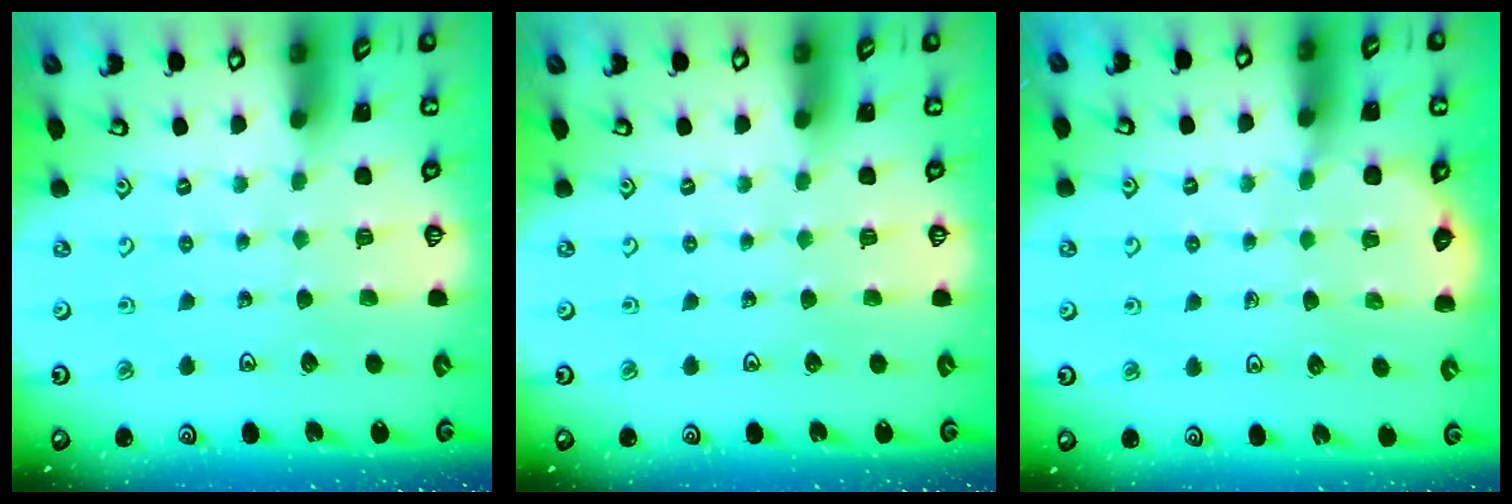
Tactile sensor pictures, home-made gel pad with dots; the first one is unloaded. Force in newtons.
{"total": 0.0}
{"total": 3.4, "press": 3.3, "slide": 0.6}